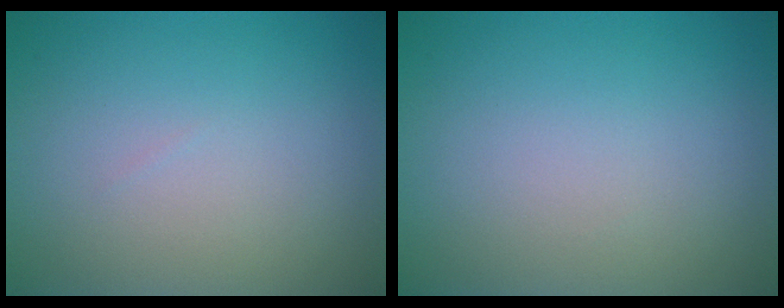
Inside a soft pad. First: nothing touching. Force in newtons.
{"total": 0.0}